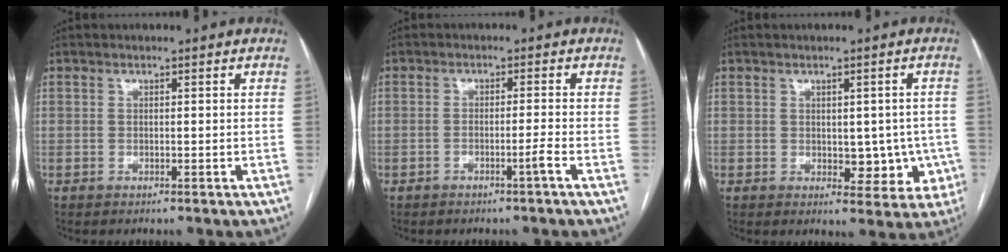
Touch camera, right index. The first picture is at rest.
{"total": 2.1, "force": [-1.3, -0.7, 1.5], "torque": [-0.025, 0.005, -0.021]}
{"total": 6.4, "force": [-0.9, 4.1, 4.9], "torque": [-0.036, 0.015, 0.001]}